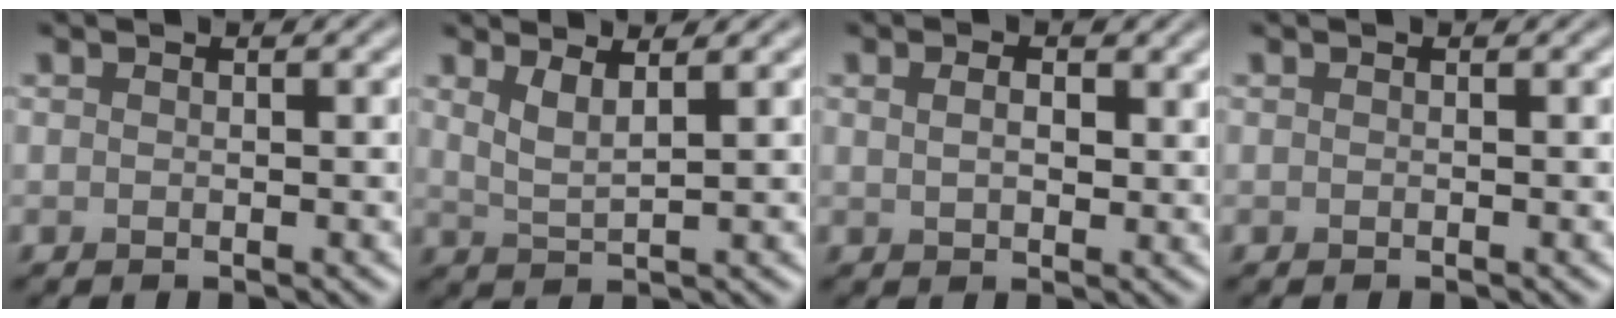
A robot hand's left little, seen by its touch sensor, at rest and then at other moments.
{"total": 2.5, "force": [1.6, 0.6, 1.8], "torque": [-0.030, -0.005, 0.031]}
{"total": 3.1, "force": [1.3, 1.8, 2.1], "torque": [-0.037, 0.005, 0.018]}
{"total": 0.0}